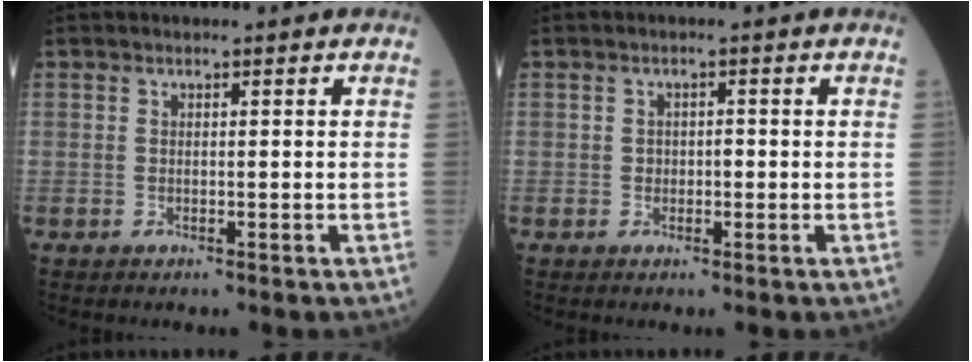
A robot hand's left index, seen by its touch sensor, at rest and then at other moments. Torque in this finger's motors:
{"motor_torque": [0.05, -0.02, -0.02, 0.00]}